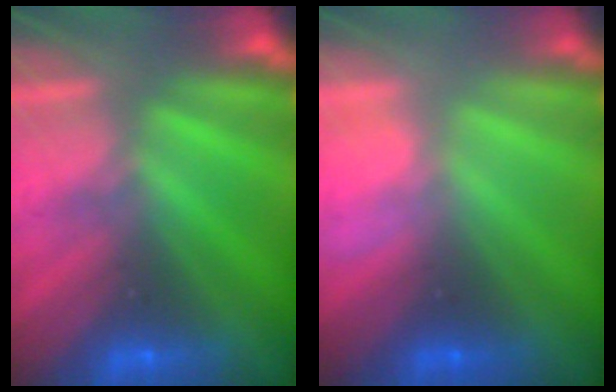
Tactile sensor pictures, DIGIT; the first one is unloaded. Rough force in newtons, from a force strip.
{"total": 2.9}